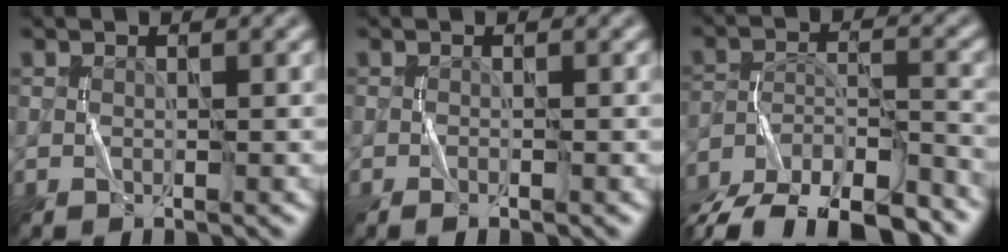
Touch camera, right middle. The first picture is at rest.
{"total": 0.8, "force": [-0.5, 0.1, 0.6], "torque": [-0.008, -0.001, -0.010]}
{"total": 13.1, "force": [-11.3, 4.4, 4.8], "torque": [-0.078, -0.013, -0.164]}